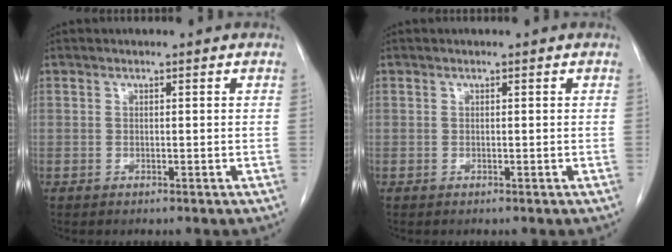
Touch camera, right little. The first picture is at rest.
{"total": 0.0}